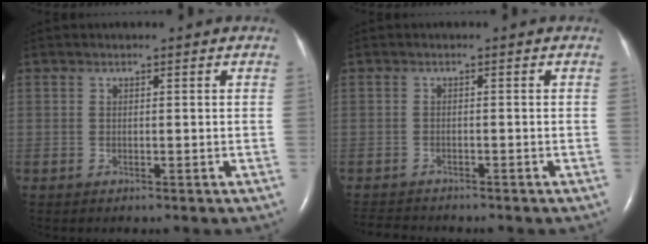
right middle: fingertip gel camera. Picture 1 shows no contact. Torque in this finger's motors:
{"motor_torque": [0.14, -0.21, -0.04, -0.01]}